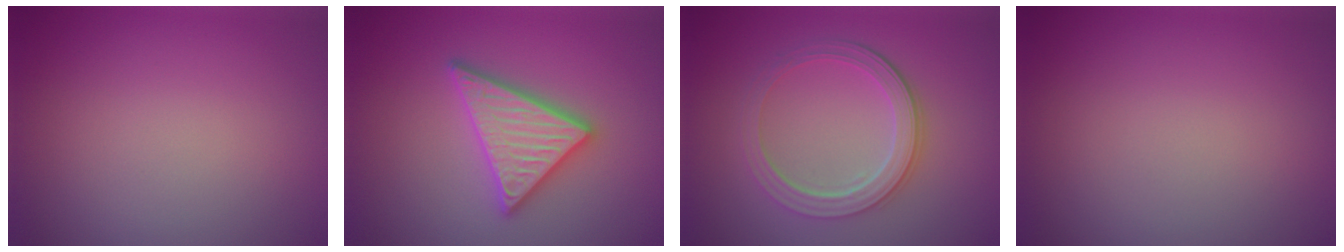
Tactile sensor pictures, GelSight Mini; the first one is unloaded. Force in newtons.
{"total": 4.8, "press": 4.8, "slide": 0.7}
{"total": 4.2, "press": 3.5, "slide": 2.3}
{"total": 0.0}